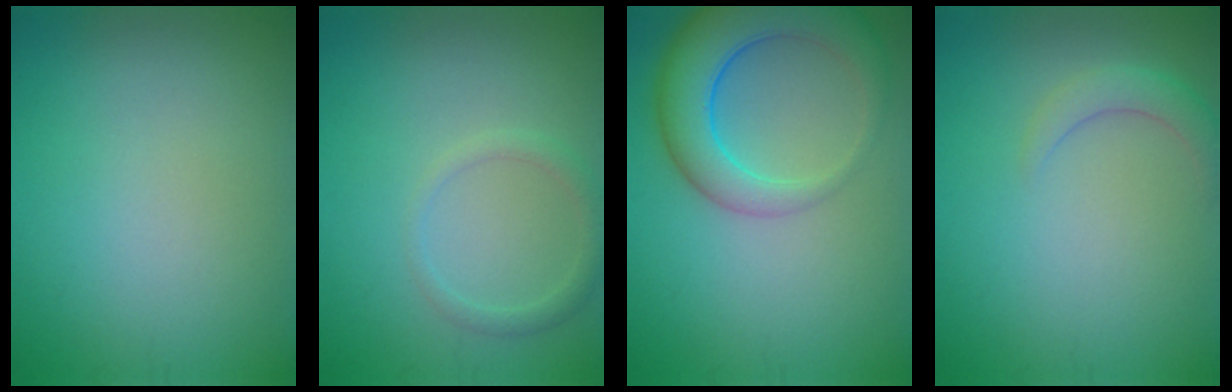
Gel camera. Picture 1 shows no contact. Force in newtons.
{"total": 1.7, "press": 1.7, "slide": 0.1}
{"total": 7.1, "press": 7.1, "slide": 0.3}
{"total": 2.1, "press": 2.1, "slide": 0.2}